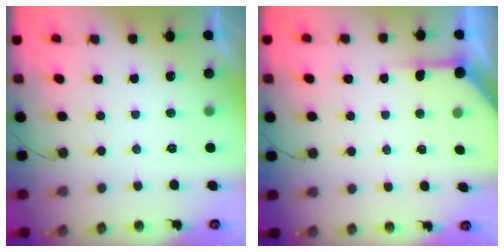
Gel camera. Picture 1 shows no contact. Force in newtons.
{"total": 4.2, "press": 4.2, "slide": 0.4}